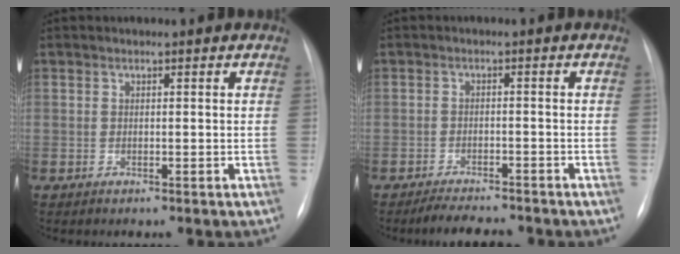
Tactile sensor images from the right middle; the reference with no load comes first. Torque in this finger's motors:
{"motor_torque": [0.04, -0.31, -0.01, -0.01]}